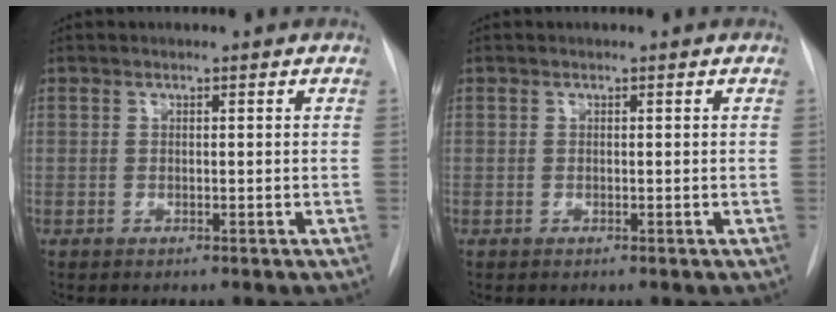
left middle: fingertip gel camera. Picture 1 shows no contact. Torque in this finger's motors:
{"motor_torque": [0.00, 0.00, 0.00, 0.01]}